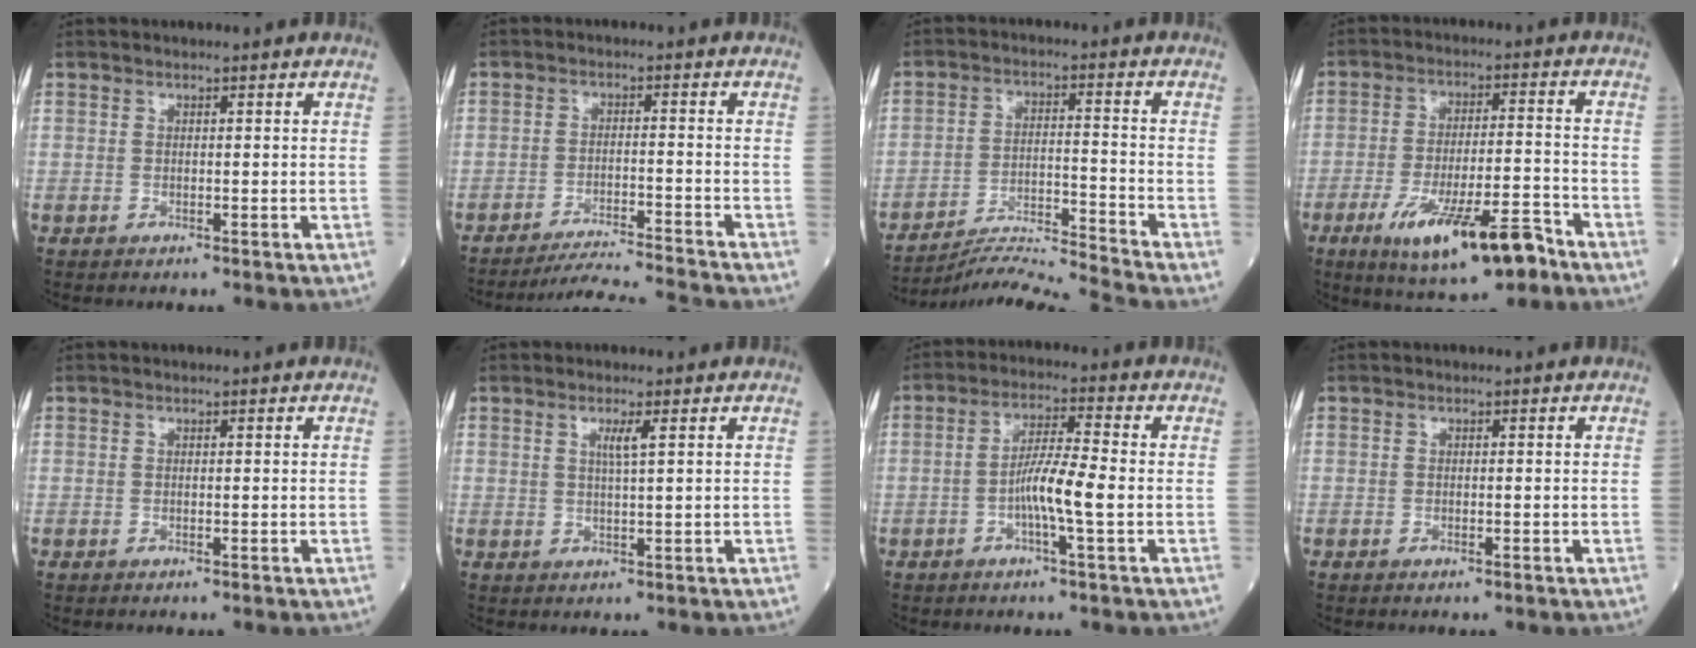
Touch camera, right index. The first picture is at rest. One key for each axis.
{"total": 10.6, "fx": -10.1, "fy": -2.4, "fz": 1.7, "tx": -0.019, "ty": -0.014, "tz": -0.163}
{"total": 11.3, "fx": -10.6, "fy": -3.8, "fz": 1.0, "tx": -0.012, "ty": -0.001, "tz": -0.188}
{"total": 13.6, "fx": -7.9, "fy": 2.8, "fz": 10.7, "tx": -0.181, "ty": -0.013, "tz": -0.123}
{"total": 0.0}
{"total": 2.2, "fx": 0.9, "fy": -0.3, "fz": 2.0, "tx": -0.040, "ty": -0.003, "tz": 0.016}
{"total": 6.4, "fx": -1.6, "fy": -0.1, "fz": 6.2, "tx": -0.120, "ty": 0.004, "tz": -0.032}
{"total": 0.6, "fx": -0.4, "fy": 0.2, "fz": 0.4, "tx": -0.007, "ty": 0.000, "tz": -0.004}